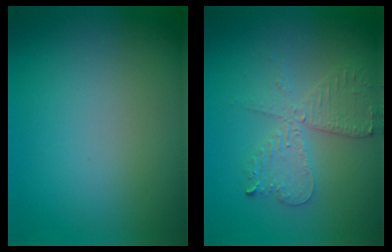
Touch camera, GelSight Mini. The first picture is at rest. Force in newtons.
{"total": 4.1, "press": 3.5, "slide": 2.2}